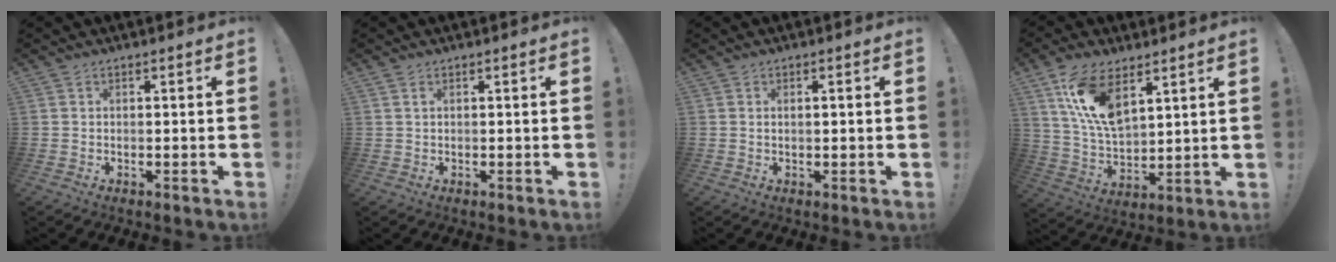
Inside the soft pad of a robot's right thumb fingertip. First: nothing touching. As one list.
[{"total": 1.1, "force": [0.5, 0.3, 0.9], "torque": [-0.018, 0.001, 0.010]}, {"total": 1.0, "force": [0.3, 0.2, 1.0], "torque": [-0.012, -0.002, 0.003]}, {"total": 14.8, "force": [8.2, 7.3, 9.9], "torque": [-0.209, -0.040, 0.151]}]